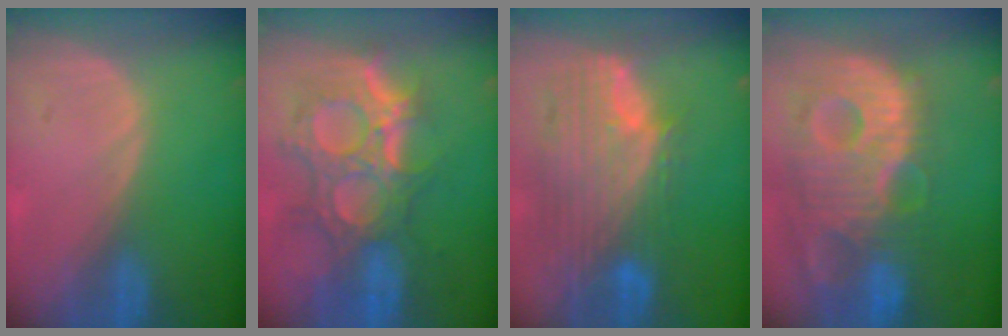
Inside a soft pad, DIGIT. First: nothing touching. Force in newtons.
{"total": 12.1, "press": 10.8, "slide": 5.4}
{"total": 11.9, "press": 10.2, "slide": 6.2}
{"total": 13.8, "press": 12.0, "slide": 6.8}